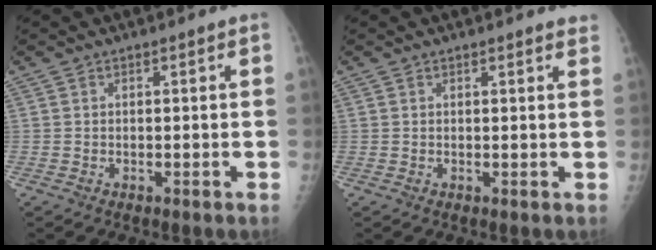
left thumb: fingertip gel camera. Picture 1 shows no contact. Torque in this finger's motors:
{"motor_torque": [0.07, 0.02, -0.56, -0.68, 0.10]}